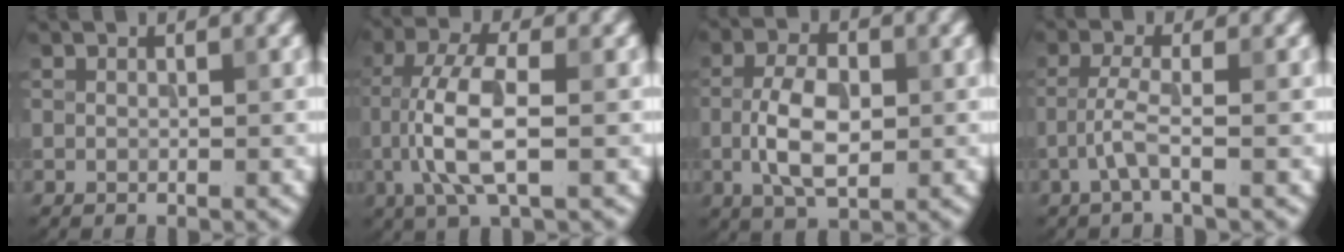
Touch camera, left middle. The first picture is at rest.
{"total": 6.0, "force": [-1.1, 1.8, 5.6], "torque": [-0.122, 0.008, -0.024]}
{"total": 5.1, "force": [-0.8, 2.5, 4.4], "torque": [-0.095, 0.002, -0.018]}
{"total": 2.2, "force": [-1.1, 0.0, 1.9], "torque": [-0.046, 0.008, -0.028]}